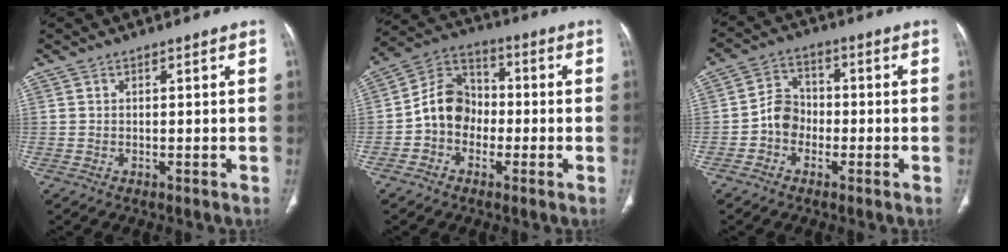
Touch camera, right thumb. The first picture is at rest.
{"total": 9.5, "force": [-1.9, 7.9, 5.0], "torque": [-0.066, 0.040, -0.050]}
{"total": 5.8, "force": [-1.7, 4.9, 2.7], "torque": [-0.025, 0.024, -0.044]}